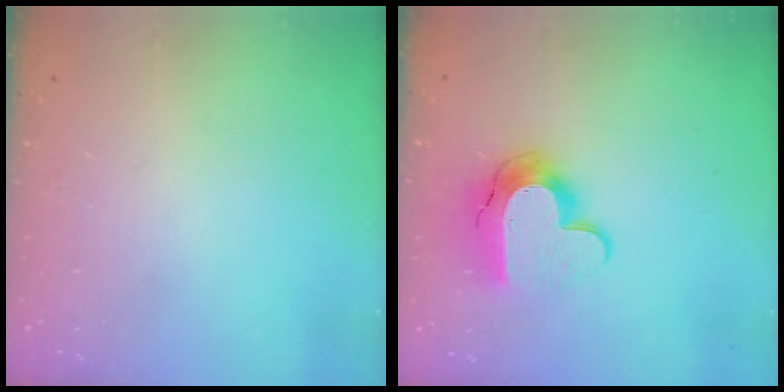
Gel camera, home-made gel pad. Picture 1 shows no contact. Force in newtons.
{"total": 13.0, "press": 13.0, "slide": 1.0}